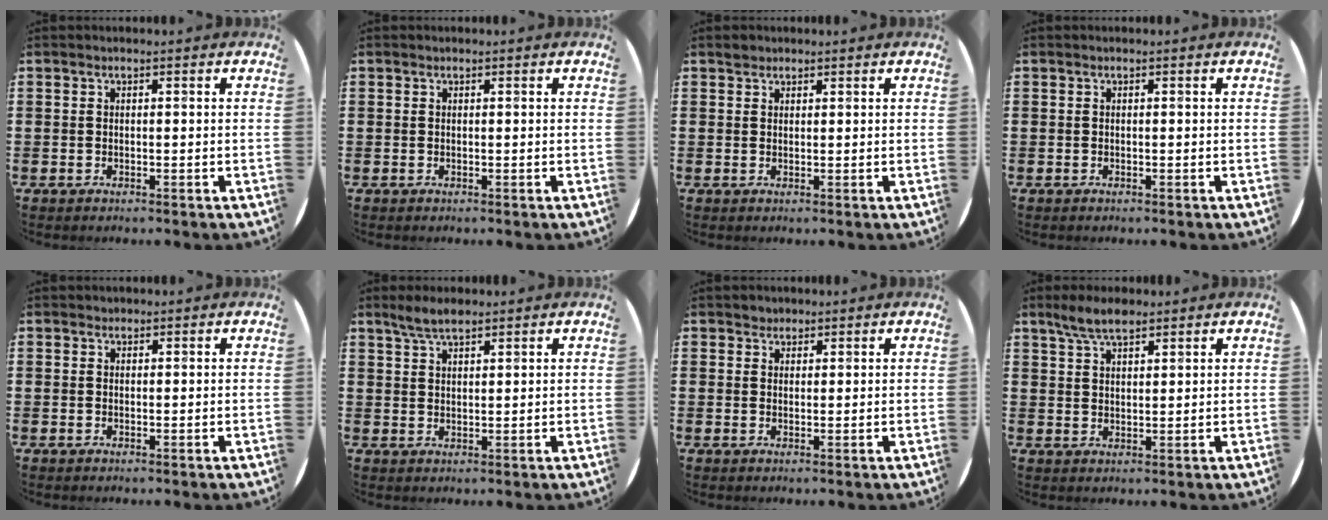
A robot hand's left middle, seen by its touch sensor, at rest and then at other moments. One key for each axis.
{"total": 0.0}
{"total": 1.1, "fx": 1.0, "fy": 0.5, "fz": 0.0, "tx": 0.008, "ty": 0.001, "tz": 0.018}
{"total": 0.0}
{"total": 0.6, "fx": 0.5, "fy": 0.2, "fz": -0.2, "tx": 0.005, "ty": 0.005, "tz": 0.009}
{"total": 3.4, "fx": 3.0, "fy": 0.9, "fz": 1.5, "tx": -0.033, "ty": 0.001, "tz": 0.055}
{"total": 1.6, "fx": 1.4, "fy": 0.7, "fz": -0.2, "tx": 0.001, "ty": 0.002, "tz": 0.028}
{"total": 4.7, "fx": 3.9, "fy": 1.5, "fz": 2.2, "tx": -0.042, "ty": -0.005, "tz": 0.069}